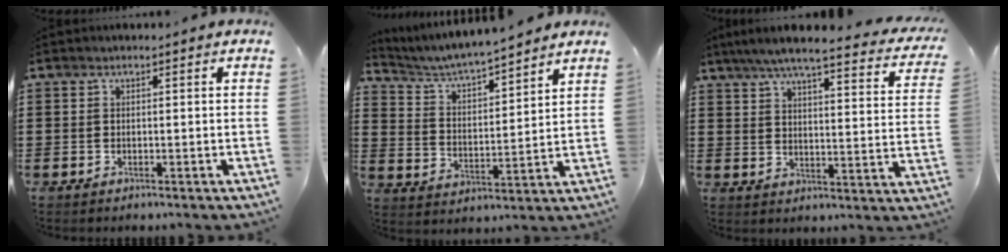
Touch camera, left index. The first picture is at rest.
{"total": 4.8, "force": [4.6, 0.2, 1.5], "torque": [-0.051, -0.032, 0.073]}
{"total": 6.2, "force": [5.2, 0.0, 3.3], "torque": [-0.086, -0.030, 0.084]}